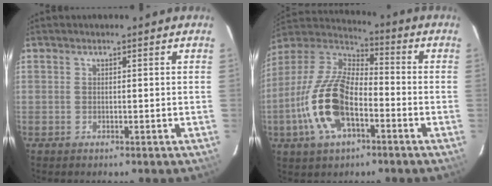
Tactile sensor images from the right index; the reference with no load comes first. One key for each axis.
{"total": 17.1, "fx": -5.9, "fy": 8.1, "fz": 13.9, "tx": -0.299, "ty": -0.007, "tz": -0.115}